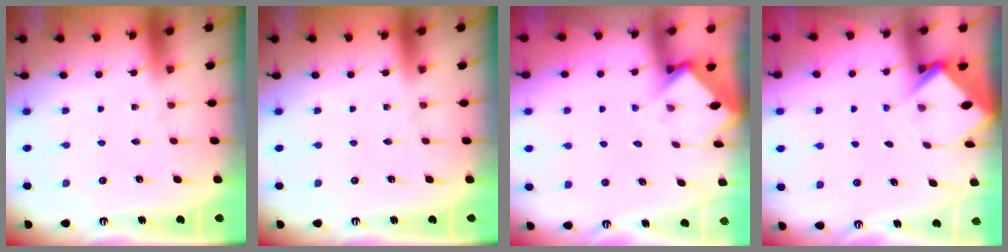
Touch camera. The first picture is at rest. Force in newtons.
{"total": 0.0}
{"total": 3.4, "press": 3.4, "slide": 0.3}
{"total": 3.2, "press": 3.2, "slide": 0.3}